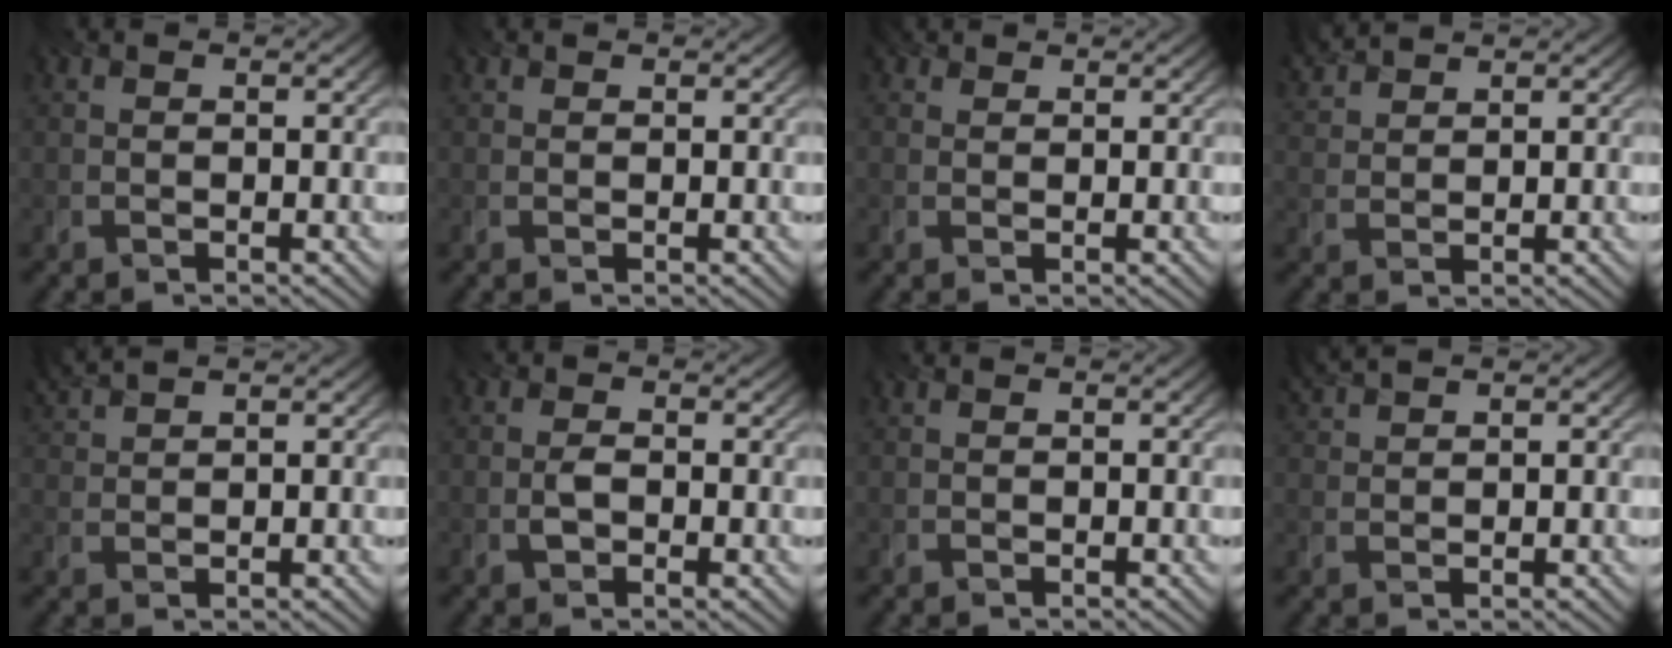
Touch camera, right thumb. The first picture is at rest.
{"total": 0.6, "force": [0.6, 0.1, -0.2], "torque": [0.001, 0.001, 0.012]}
{"total": 1.3, "force": [1.1, 0.7, 0.0], "torque": [-0.003, 0.003, 0.021]}
{"total": 3.7, "force": [3.3, 0.9, 1.2], "torque": [-0.038, 0.014, 0.072]}
{"total": 3.1, "force": [2.8, 0.5, 1.2], "torque": [-0.030, 0.016, 0.059]}
{"total": 1.9, "force": [-0.4, 1.2, 1.4], "torque": [-0.031, -0.002, -0.009]}
{"total": 0.0}
{"total": 2.7, "force": [2.5, 0.4, 1.1], "torque": [-0.025, 0.014, 0.052]}